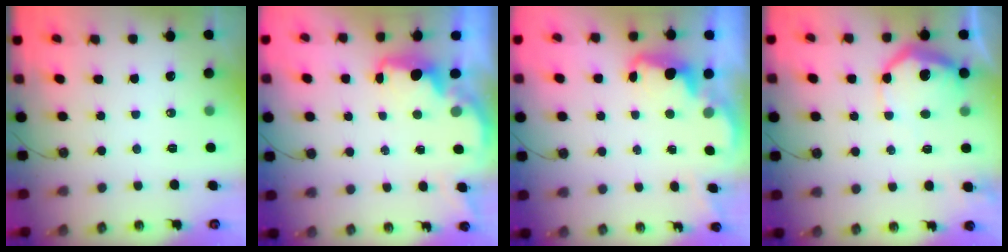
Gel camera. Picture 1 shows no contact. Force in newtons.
{"total": 2.3, "press": 2.1, "slide": 0.8}
{"total": 2.3, "press": 2.2, "slide": 0.7}
{"total": 12.0, "press": 11.9, "slide": 0.8}